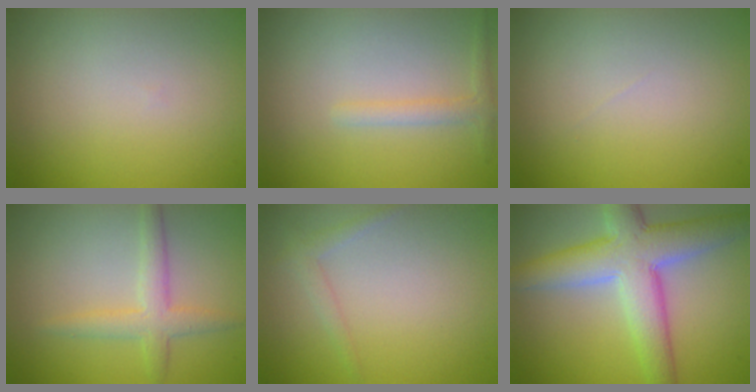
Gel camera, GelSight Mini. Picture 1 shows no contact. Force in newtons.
{"total": 1.4, "press": 1.4, "slide": 0.1}
{"total": 0.0}
{"total": 2.7, "press": 2.7, "slide": 0.1}
{"total": 1.2, "press": 1.2, "slide": 0.1}
{"total": 7.9, "press": 7.8, "slide": 0.4}